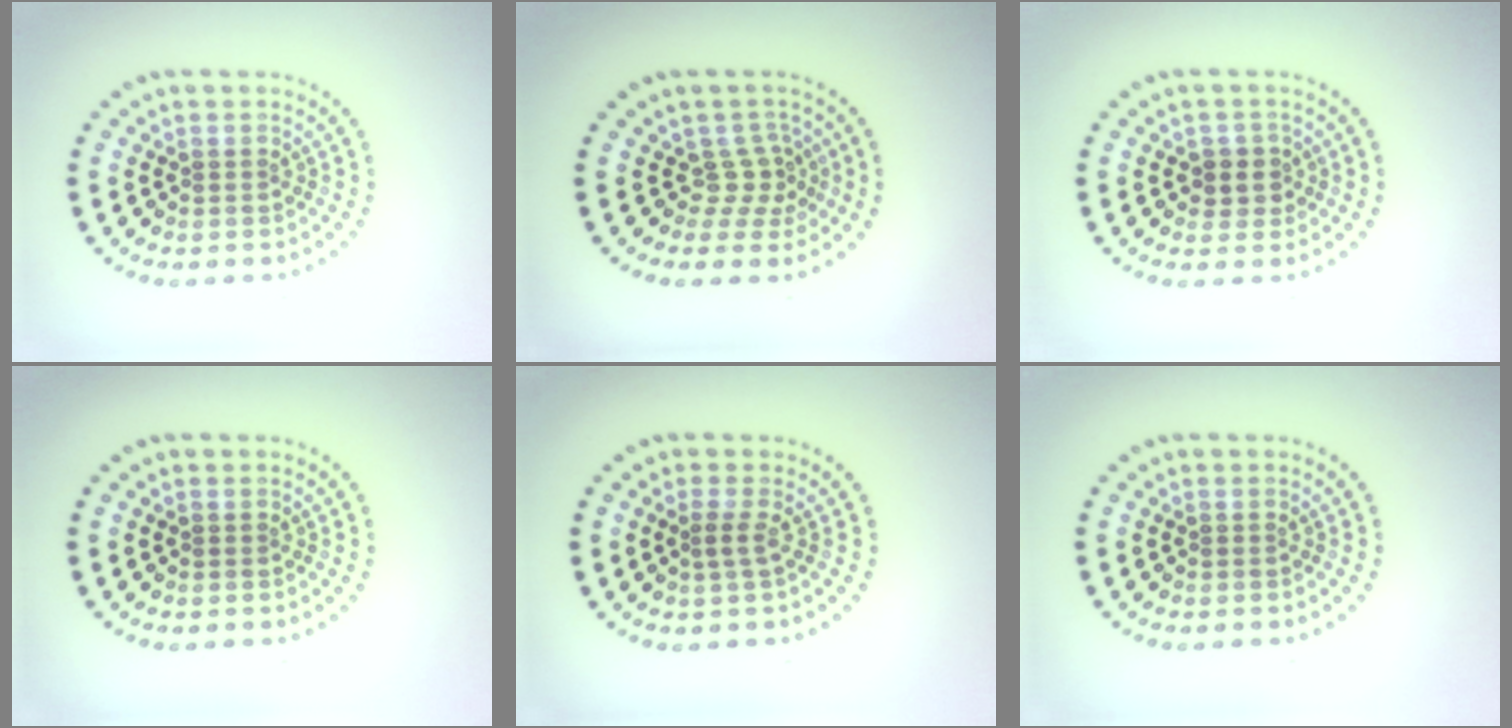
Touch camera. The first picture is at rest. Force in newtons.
{"total": 2.2, "press": 1.5, "slide": 1.6}
{"total": 2.0, "press": 1.8, "slide": 0.9}
{"total": 0.0}
{"total": 1.1, "press": 0.8, "slide": 0.8}
{"total": 0.0}